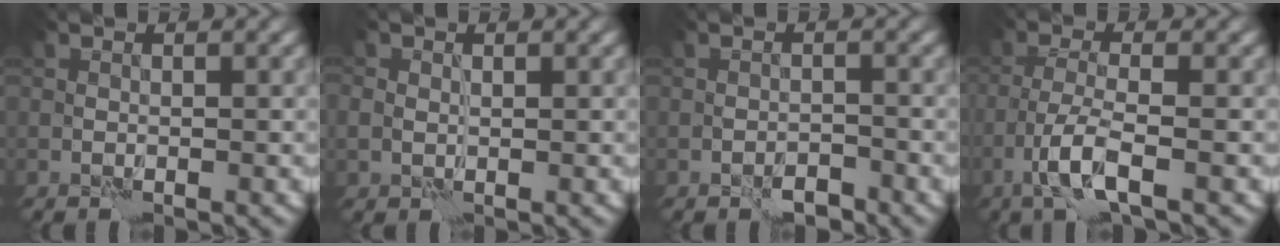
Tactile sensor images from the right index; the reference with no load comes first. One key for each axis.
{"total": 1.3, "fx": 0.5, "fy": 1.0, "fz": 0.7, "tx": -0.009, "ty": -0.002, "tz": 0.010}
{"total": 1.7, "fx": -1.4, "fy": 0.6, "fz": 0.7, "tx": -0.004, "ty": 0.003, "tz": -0.023}
{"total": 3.7, "fx": -1.8, "fy": 0.5, "fz": 3.1, "tx": -0.064, "ty": 0.000, "tz": -0.041}